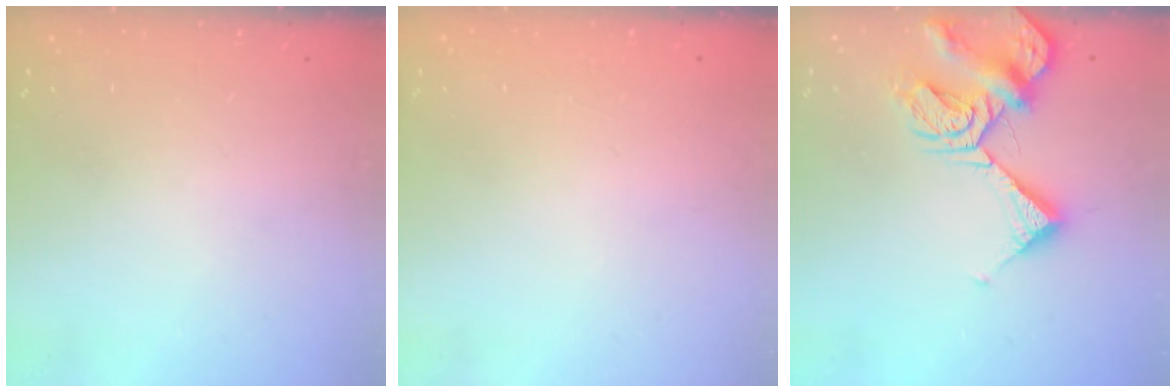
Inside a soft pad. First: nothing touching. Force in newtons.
{"total": 1.8, "press": 1.8, "slide": 0.1}
{"total": 11.0, "press": 10.9, "slide": 1.3}